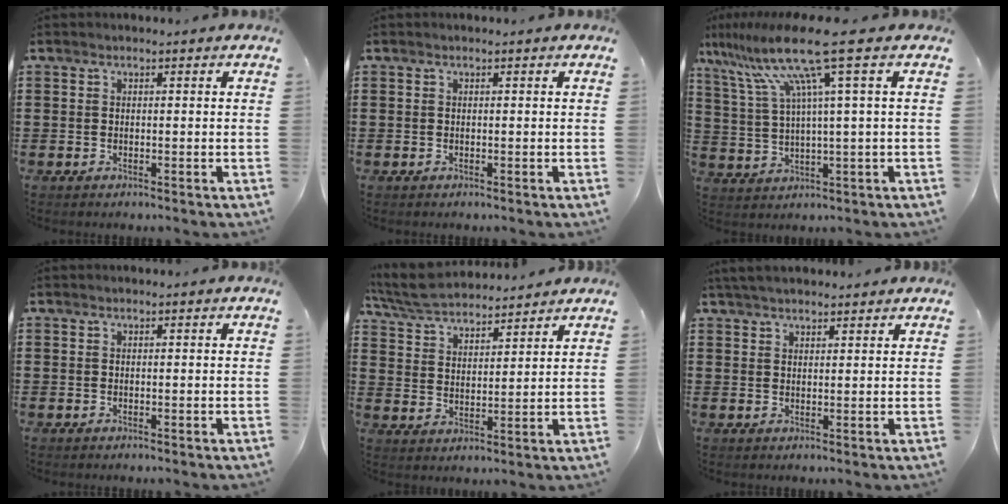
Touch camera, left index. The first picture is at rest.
{"total": 0.0}
{"total": 11.9, "force": [6.1, 0.0, 10.2], "torque": [-0.236, -0.027, 0.087]}
{"total": 0.0}
{"total": 6.3, "force": [5.9, 1.1, 1.8], "torque": [-0.059, -0.021, 0.107]}
{"total": 3.1, "force": [2.9, 0.5, 0.9], "torque": [-0.026, 0.001, 0.055]}